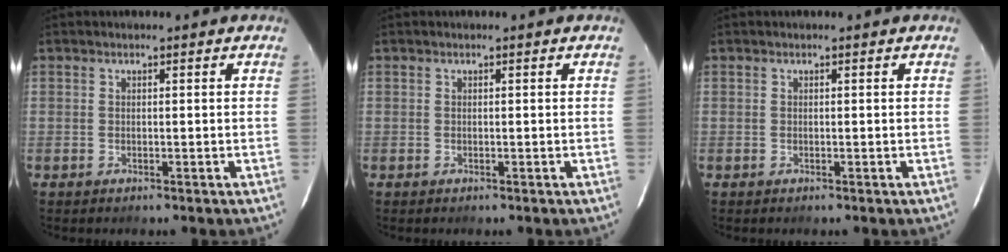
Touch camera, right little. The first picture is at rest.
{"total": 0.0}
{"total": 0.0}